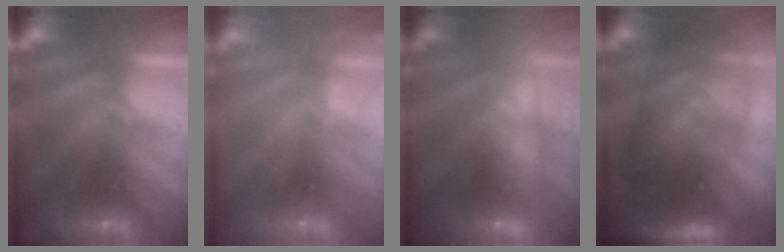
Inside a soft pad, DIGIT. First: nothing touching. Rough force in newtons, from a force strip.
{"total": 2.1}
{"total": 2.6}
{"total": 7.9}